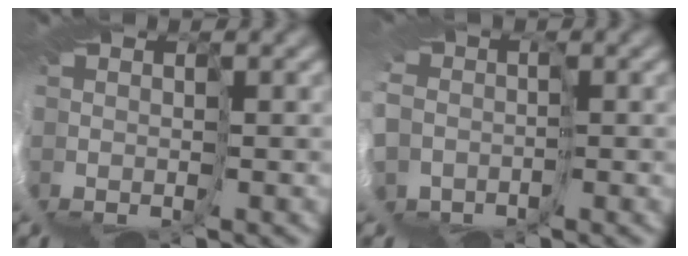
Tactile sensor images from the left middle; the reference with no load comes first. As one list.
[{"total": 4.8, "force": [-2.9, 3.7, 0.9], "torque": [-0.050, -0.017, -0.043]}]